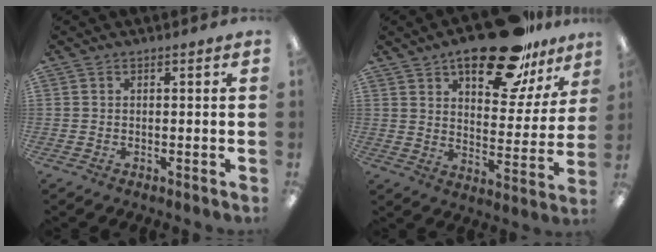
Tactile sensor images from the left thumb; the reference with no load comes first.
{"total": 21.4, "force": [14.8, 8.8, 12.7], "torque": [-0.173, -0.081, 0.242]}